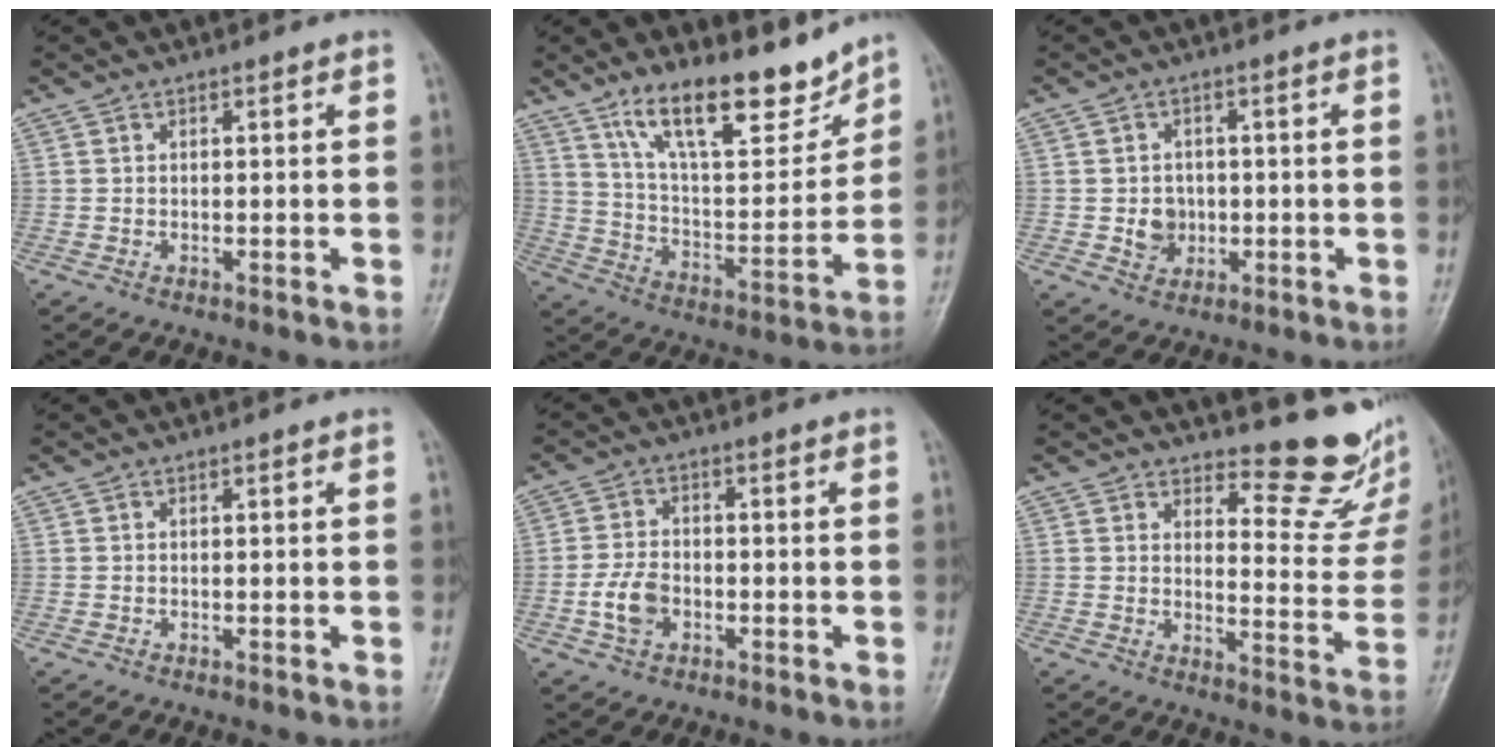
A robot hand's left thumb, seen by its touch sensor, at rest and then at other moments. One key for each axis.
{"total": 17.8, "fx": 13.1, "fy": 5.8, "fz": 10.5, "tx": -0.128, "ty": -0.084, "tz": 0.229}
{"total": 4.4, "fx": -0.5, "fy": 3.9, "fz": 2.0, "tx": -0.011, "ty": 0.004, "tz": -0.004}
{"total": 0.0}
{"total": 5.4, "fx": -1.7, "fy": 3.6, "fz": 3.6, "tx": -0.068, "ty": 0.009, "tz": -0.035}
{"total": 13.5, "fx": 11.8, "fy": 4.4, "fz": 4.9, "tx": -0.019, "ty": -0.120, "tz": 0.134}